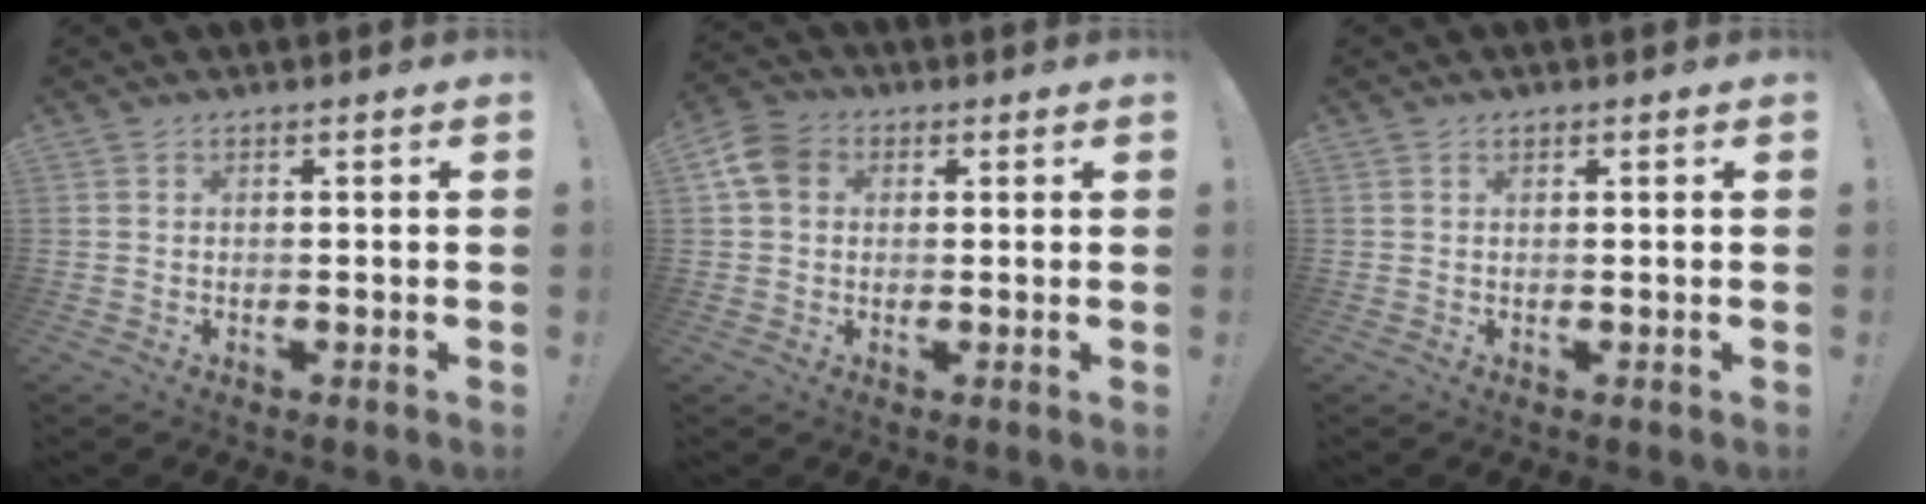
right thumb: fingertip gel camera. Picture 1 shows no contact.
{"total": 8.2, "force": [2.2, 6.2, 4.8], "torque": [-0.093, 0.006, 0.045]}
{"total": 0.6, "force": [0.4, 0.4, 0.1], "torque": [-0.002, 0.000, 0.009]}